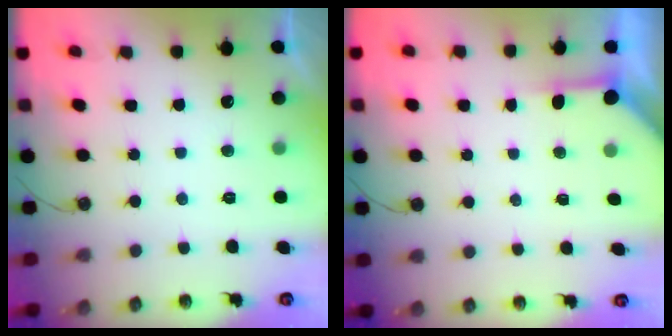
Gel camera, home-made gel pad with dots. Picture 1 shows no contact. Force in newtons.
{"total": 3.8, "press": 3.8, "slide": 0.5}